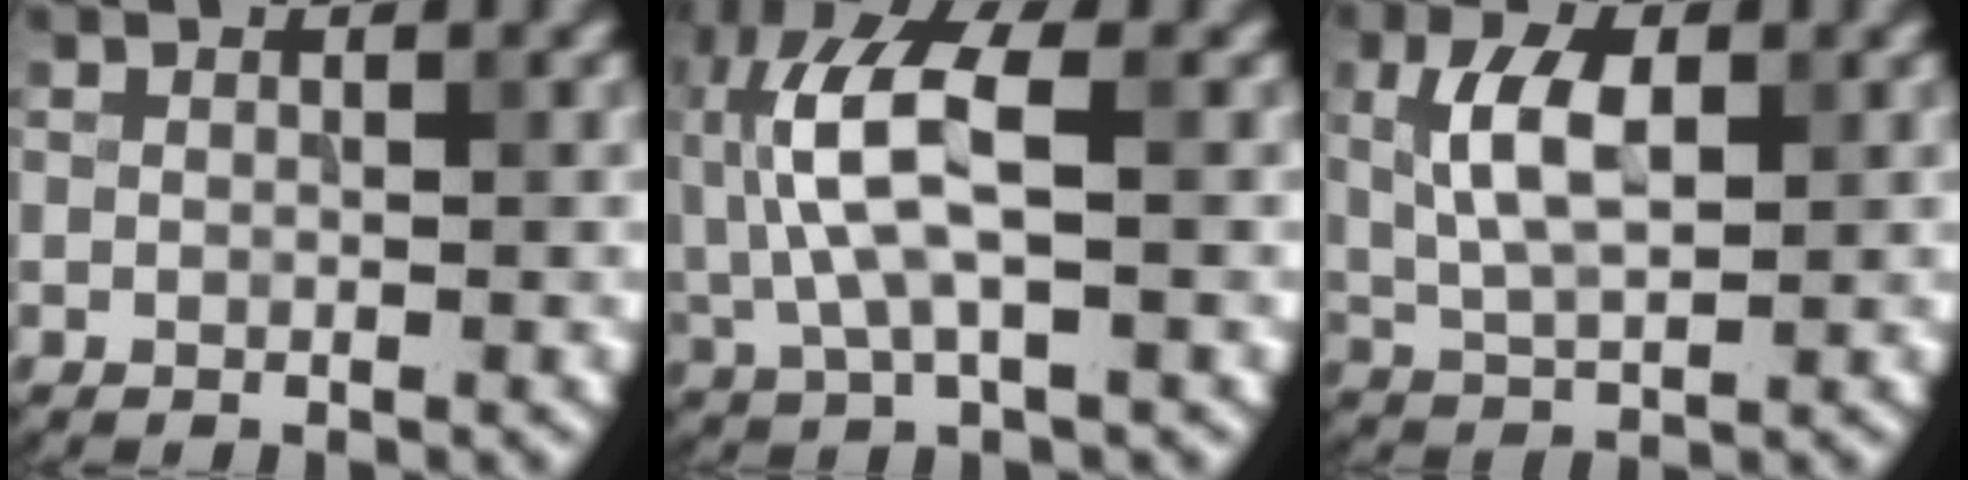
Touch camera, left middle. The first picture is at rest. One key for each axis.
{"total": 7.5, "fx": 0.4, "fy": 2.9, "fz": 6.9, "tx": -0.161, "ty": 0.016, "tz": 0.005}
{"total": 5.4, "fx": 1.0, "fy": 2.6, "fz": 4.6, "tx": -0.097, "ty": 0.006, "tz": 0.021}